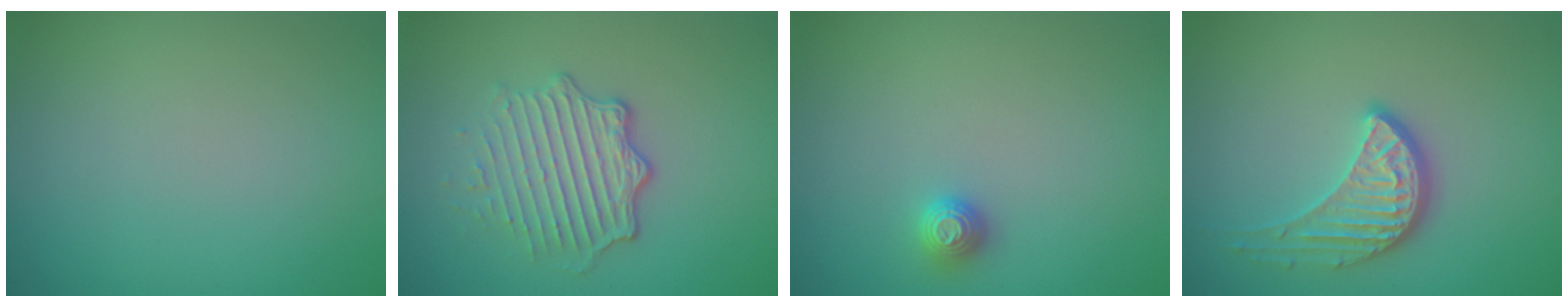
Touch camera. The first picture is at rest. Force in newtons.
{"total": 4.7, "press": 3.4, "slide": 3.2}
{"total": 1.1, "press": 1.1, "slide": 0.2}
{"total": 3.7, "press": 3.0, "slide": 2.2}